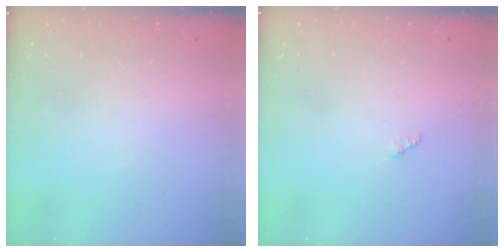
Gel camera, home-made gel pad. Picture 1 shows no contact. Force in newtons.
{"total": 1.3, "press": 1.3, "slide": 0.2}